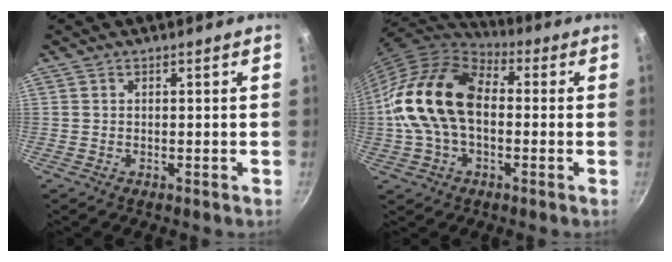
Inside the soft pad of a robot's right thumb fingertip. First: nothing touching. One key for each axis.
{"total": 18.2, "fx": -0.1, "fy": 12.1, "fz": 13.6, "tx": -0.236, "ty": 0.038, "tz": -0.016}